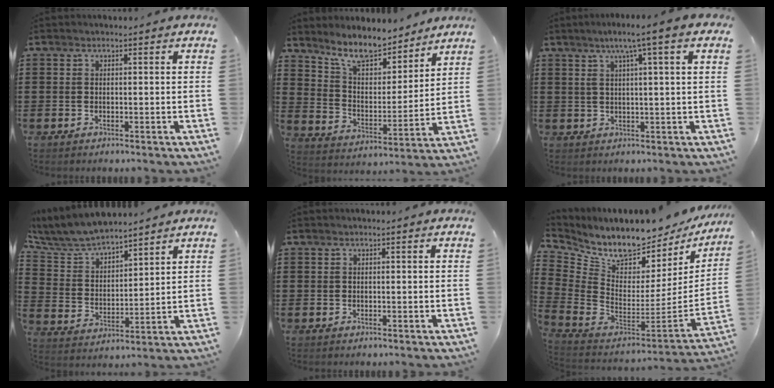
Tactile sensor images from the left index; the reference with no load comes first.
{"total": 8.7, "force": [7.8, 2.2, 3.2], "torque": [-0.087, -0.043, 0.140]}
{"total": 4.6, "force": [1.8, -0.6, 4.2], "torque": [-0.087, -0.003, 0.024]}
{"total": 6.8, "force": [6.3, 1.6, 1.8], "torque": [-0.070, -0.032, 0.110]}
{"total": 0.0}
{"total": 7.6, "force": [6.8, 2.0, 2.7], "torque": [-0.087, -0.075, 0.117]}